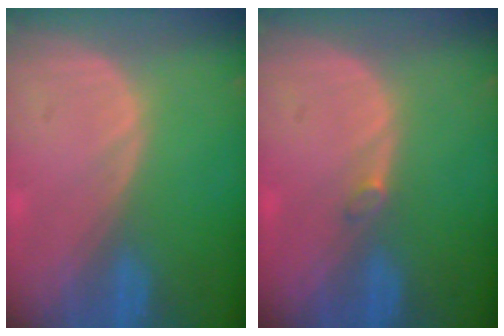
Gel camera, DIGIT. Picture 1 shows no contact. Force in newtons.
{"total": 0.9, "press": 0.9, "slide": 0.3}